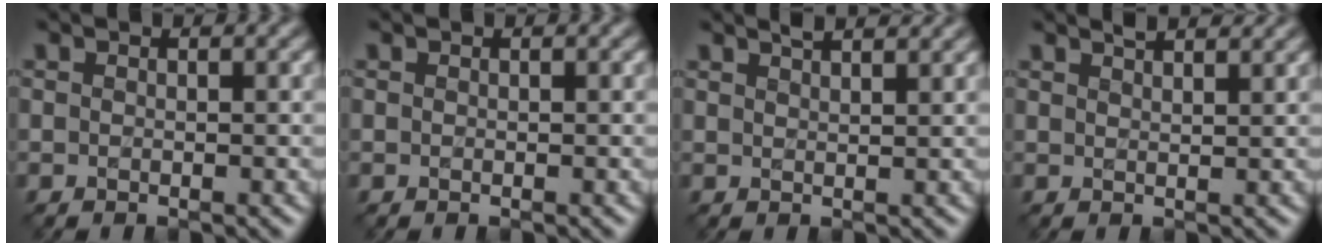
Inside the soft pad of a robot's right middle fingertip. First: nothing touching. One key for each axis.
{"total": 0.0}
{"total": 3.0, "fx": 2.4, "fy": 0.9, "fz": 1.6, "tx": 0.002, "ty": 0.014, "tz": 0.013}
{"total": 2.6, "fx": 2.2, "fy": 0.7, "fz": 1.2, "tx": 0.001, "ty": 0.009, "tz": 0.015}